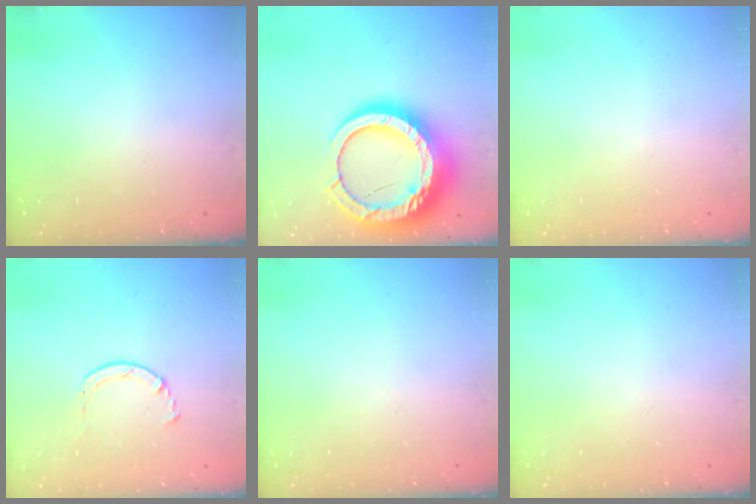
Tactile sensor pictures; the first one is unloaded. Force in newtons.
{"total": 22.8, "press": 22.7, "slide": 2.3}
{"total": 0.0}
{"total": 2.0, "press": 1.9, "slide": 0.3}
{"total": 0.0}
{"total": 0.0}